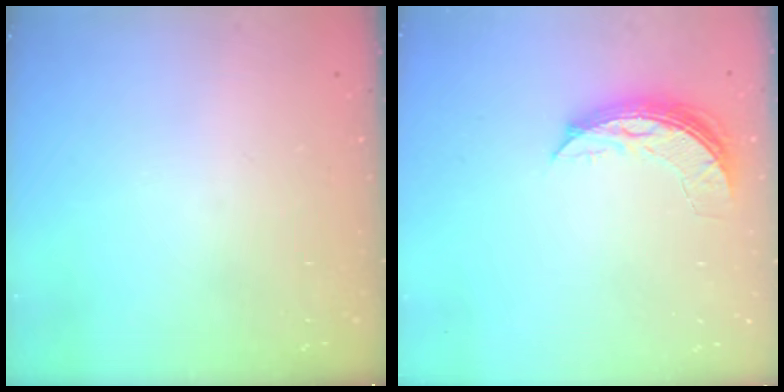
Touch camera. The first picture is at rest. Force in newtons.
{"total": 7.4, "press": 7.4, "slide": 0.6}